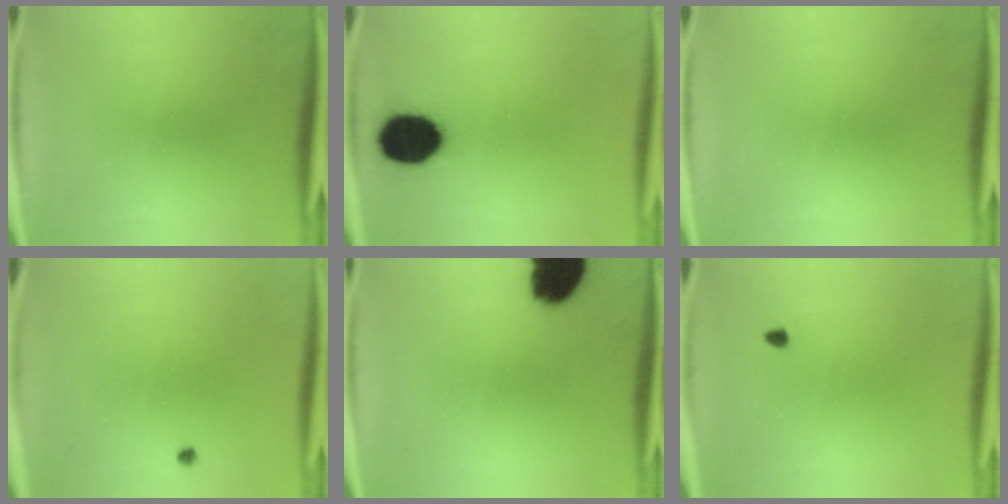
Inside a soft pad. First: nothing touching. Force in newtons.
{"total": 13.9}
{"total": 0.0}
{"total": 0.6}
{"total": 10.6}
{"total": 0.7}